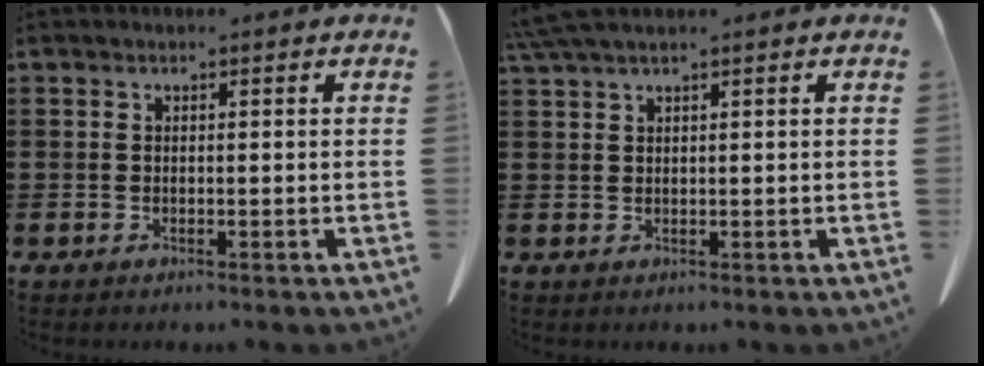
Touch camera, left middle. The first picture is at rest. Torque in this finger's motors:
{"motor_torque": [0.10, 0.06, 0.04, 0.06]}